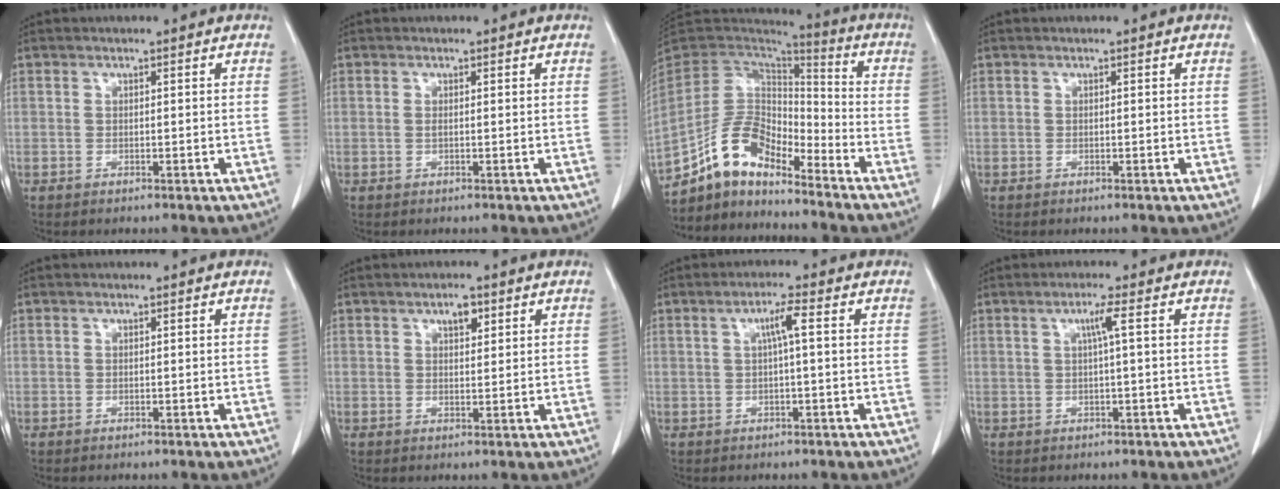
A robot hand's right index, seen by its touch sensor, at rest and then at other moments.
{"total": 0.5, "force": [0.1, 0.1, 0.5], "torque": [-0.015, -0.002, 0.002]}
{"total": 12.4, "force": [-10.1, 4.5, 5.6], "torque": [-0.108, 0.040, -0.191]}
{"total": 0.0}
{"total": 0.0}
{"total": 2.5, "force": [1.4, 1.0, 1.8], "torque": [-0.029, -0.001, 0.023]}
{"total": 3.0, "force": [0.6, 0.0, 2.9], "torque": [-0.054, 0.007, 0.011]}
{"total": 2.3, "force": [0.5, -0.5, 2.2], "torque": [-0.042, 0.002, 0.011]}